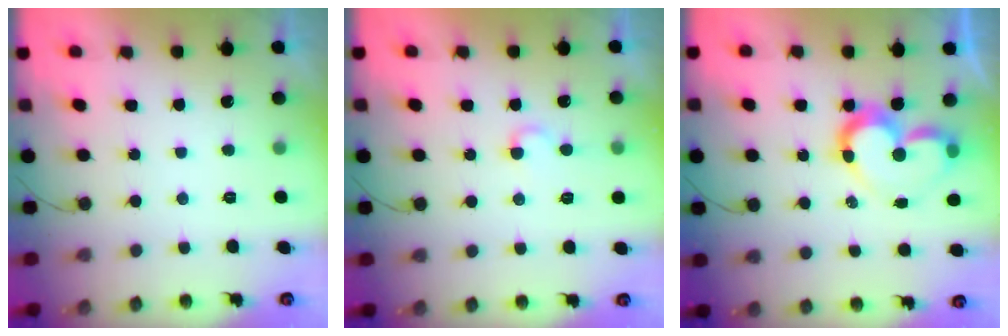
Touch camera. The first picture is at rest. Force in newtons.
{"total": 4.0, "press": 3.9, "slide": 0.4}
{"total": 10.9, "press": 10.9, "slide": 1.0}